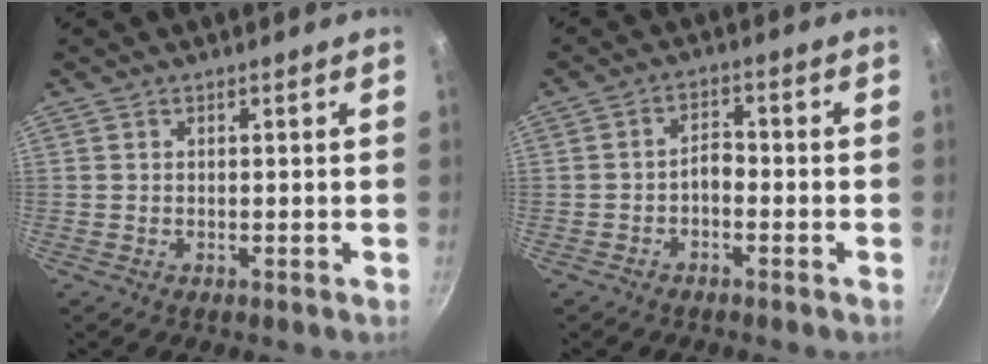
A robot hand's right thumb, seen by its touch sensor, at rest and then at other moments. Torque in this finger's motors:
{"motor_torque": [0.75, 0.50, 0.51, 0.27, -0.01]}